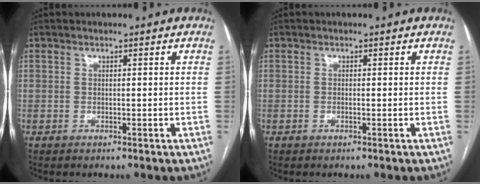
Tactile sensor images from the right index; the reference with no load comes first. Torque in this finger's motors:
{"motor_torque": [-0.11, 0.03, -0.03, 0.00]}